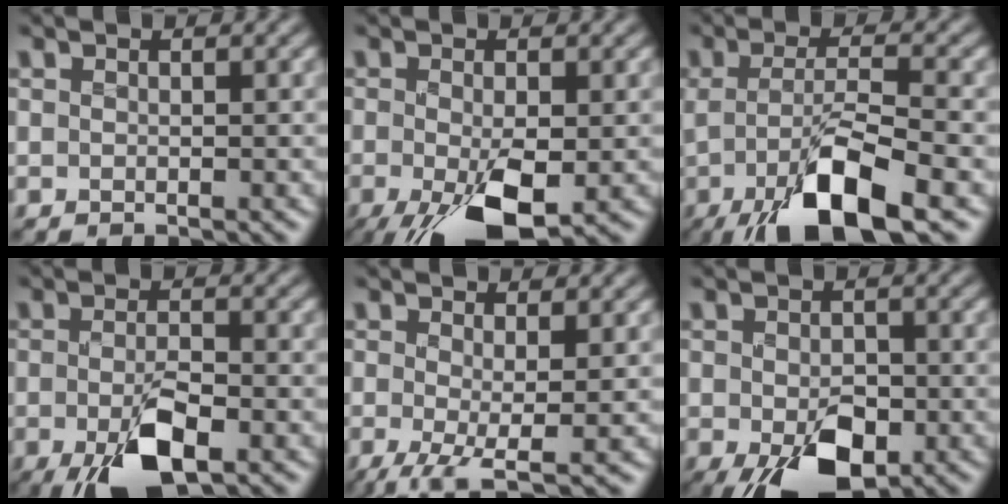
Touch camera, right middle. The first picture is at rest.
{"total": 7.8, "force": [-3.3, 3.0, 6.4], "torque": [-0.133, -0.019, -0.050]}
{"total": 8.1, "force": [-3.4, 2.1, 7.1], "torque": [-0.128, -0.001, -0.064]}
{"total": 5.9, "force": [-2.6, 2.1, 4.8], "torque": [-0.088, -0.009, -0.049]}
{"total": 3.8, "force": [-1.4, 0.9, 3.4], "torque": [-0.071, -0.011, -0.028]}
{"total": 7.5, "force": [-3.3, 4.0, 5.3], "torque": [-0.106, -0.022, -0.049]}